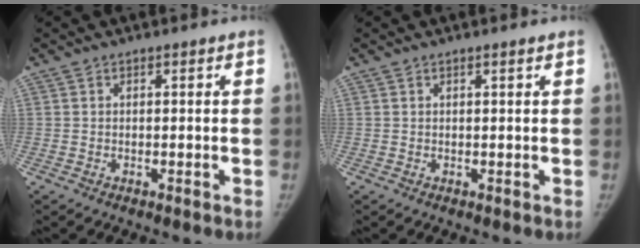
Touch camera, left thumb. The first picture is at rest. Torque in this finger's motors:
{"motor_torque": [-0.23, -0.06, -0.69, 0.20, -0.01]}